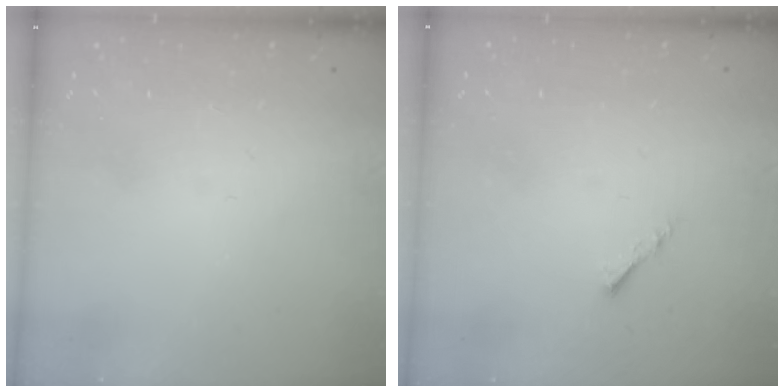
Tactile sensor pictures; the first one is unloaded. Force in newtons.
{"total": 1.1, "press": 1.0, "slide": 0.3}